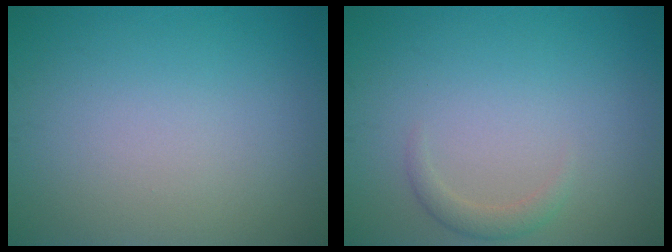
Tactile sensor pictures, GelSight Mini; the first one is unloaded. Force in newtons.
{"total": 1.4, "press": 1.4, "slide": 0.1}